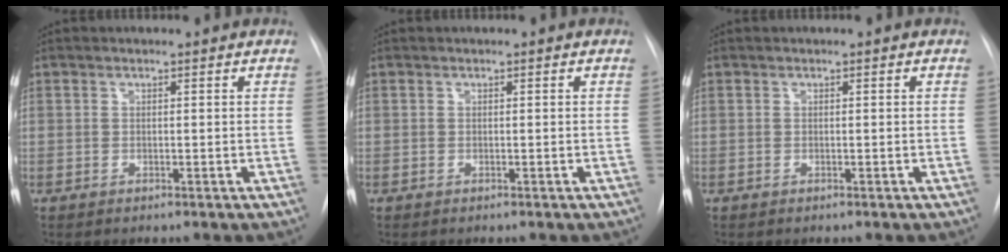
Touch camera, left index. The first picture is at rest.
{"total": 0.0}
{"total": 0.0}